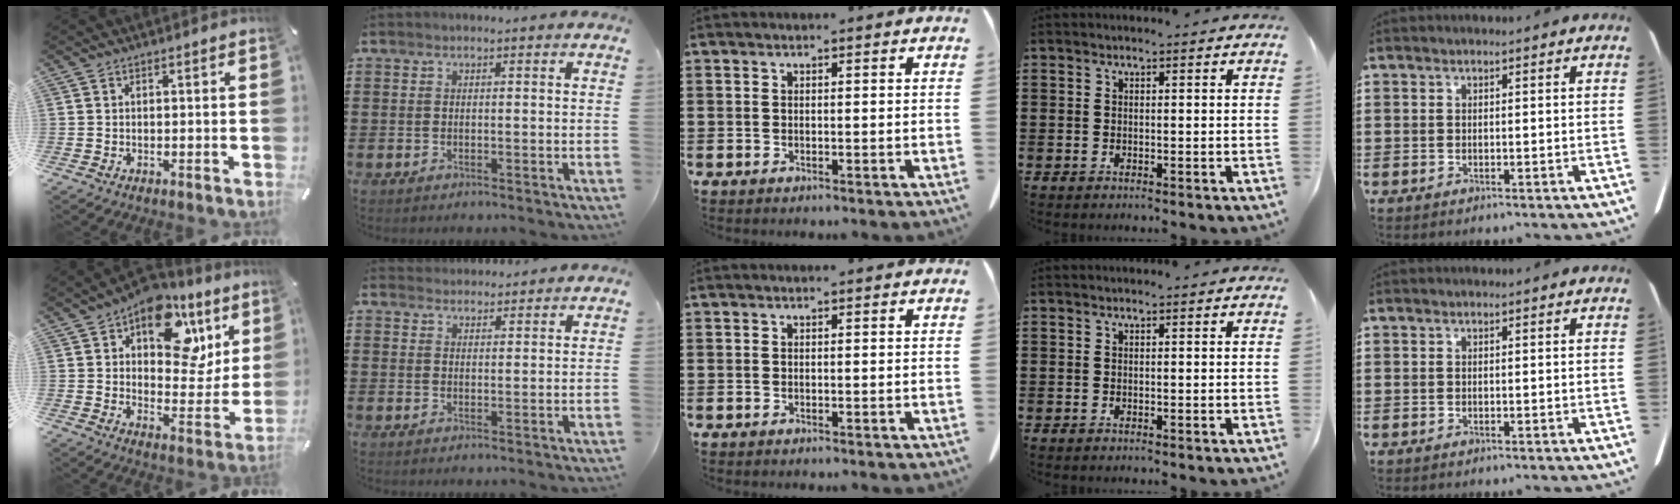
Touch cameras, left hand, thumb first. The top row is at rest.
{"thumb": {"total": 16.6, "force": [8.8, 10.2, 9.8], "torque": [-0.127, -0.055, 0.148]}, "index": {"total": 2.3, "force": [2.3, 0.3, -0.3], "torque": [-0.001, -0.003, 0.045]}}